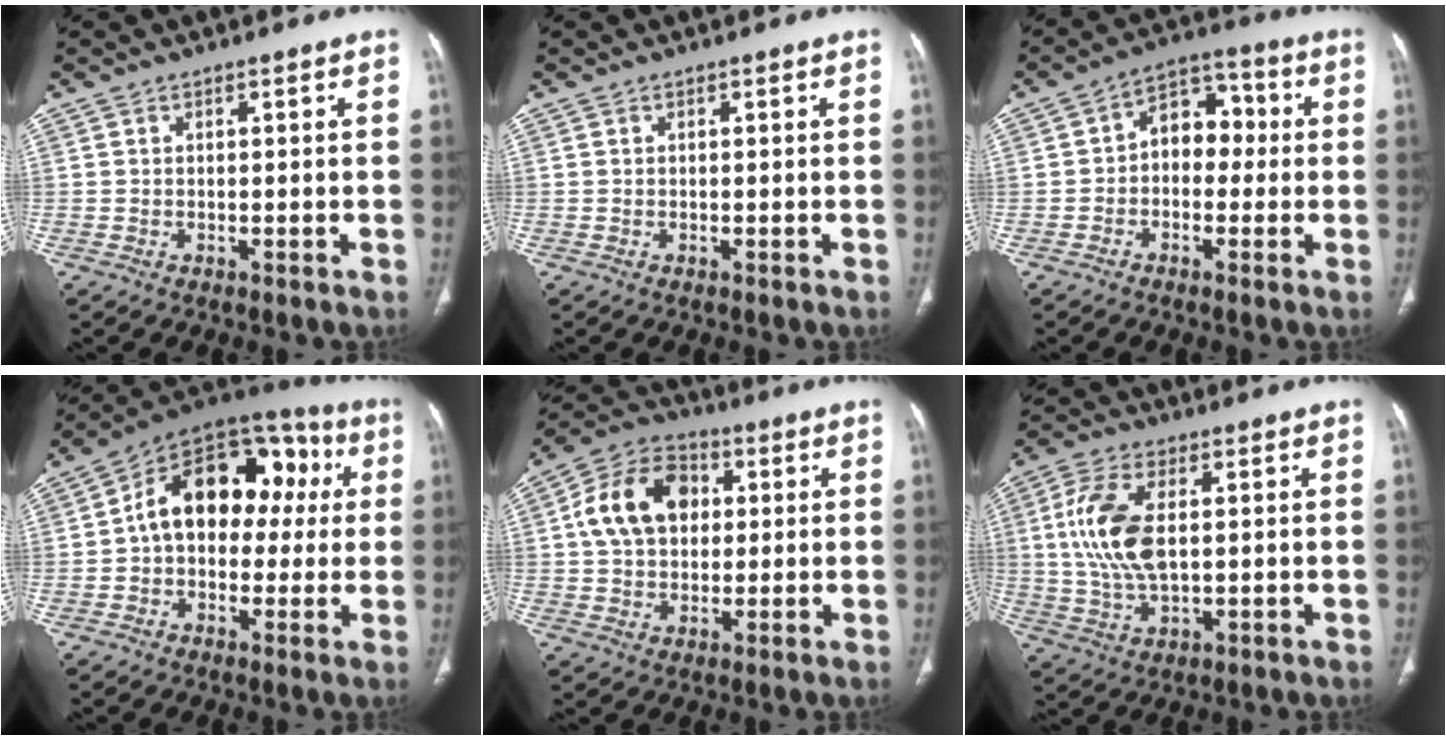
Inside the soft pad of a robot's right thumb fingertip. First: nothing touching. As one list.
[{"total": 0.0}, {"total": 8.8, "force": [-0.1, 6.2, 6.2], "torque": [-0.057, 0.035, -0.015]}, {"total": 19.9, "force": [2.6, 13.4, 14.5], "torque": [-0.173, 0.051, 0.028]}, {"total": 14.3, "force": [2.6, 10.5, 9.4], "torque": [-0.143, 0.016, 0.035]}, {"total": 12.6, "force": [1.7, 6.5, 10.6], "torque": [-0.225, 0.000, 0.035]}]